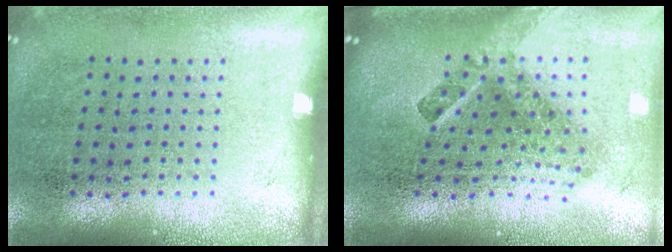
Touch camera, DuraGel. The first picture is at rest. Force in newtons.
{"total": 2.9, "press": 1.7, "slide": 2.3}